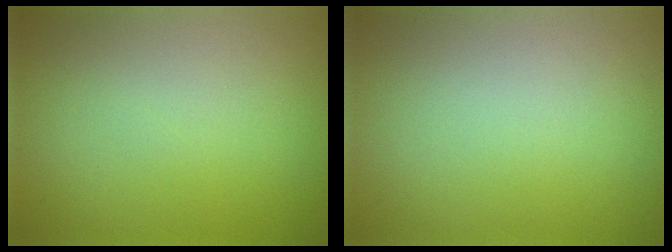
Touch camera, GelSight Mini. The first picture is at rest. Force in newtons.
{"total": 0.0}